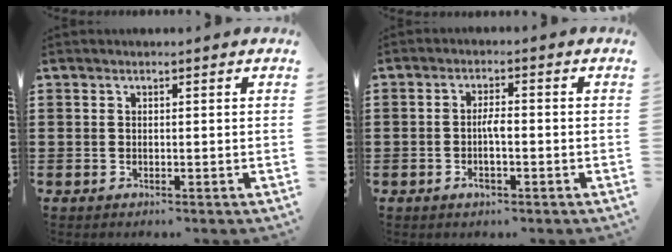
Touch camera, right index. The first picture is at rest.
{"total": 3.2, "force": [-0.9, 1.0, 2.9], "torque": [-0.059, 0.002, -0.020]}